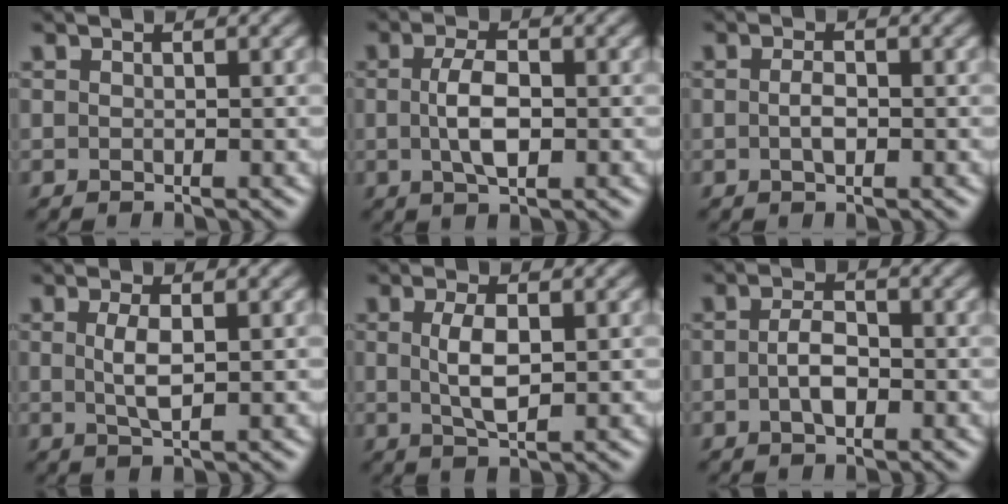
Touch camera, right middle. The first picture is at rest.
{"total": 3.5, "force": [-0.1, 1.5, 3.2], "torque": [-0.066, -0.001, -0.002]}
{"total": 1.5, "force": [-0.2, 0.7, 1.3], "torque": [-0.027, 0.000, -0.005]}
{"total": 2.4, "force": [0.3, 0.7, 2.3], "torque": [-0.049, 0.000, 0.008]}
{"total": 3.1, "force": [0.4, 1.1, 2.9], "torque": [-0.066, -0.002, 0.009]}
{"total": 2.5, "force": [-0.5, 1.3, 2.1], "torque": [-0.043, 0.000, -0.013]}